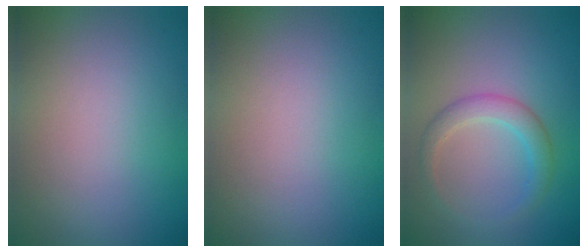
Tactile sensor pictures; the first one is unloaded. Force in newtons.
{"total": 0.0}
{"total": 2.5, "press": 2.5, "slide": 0.1}